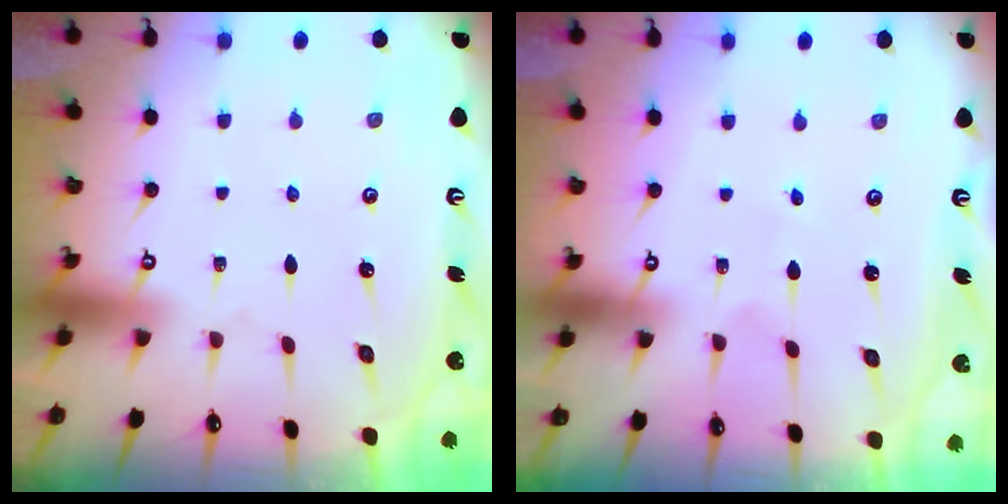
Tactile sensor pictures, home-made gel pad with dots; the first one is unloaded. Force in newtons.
{"total": 1.6, "press": 1.6, "slide": 0.1}